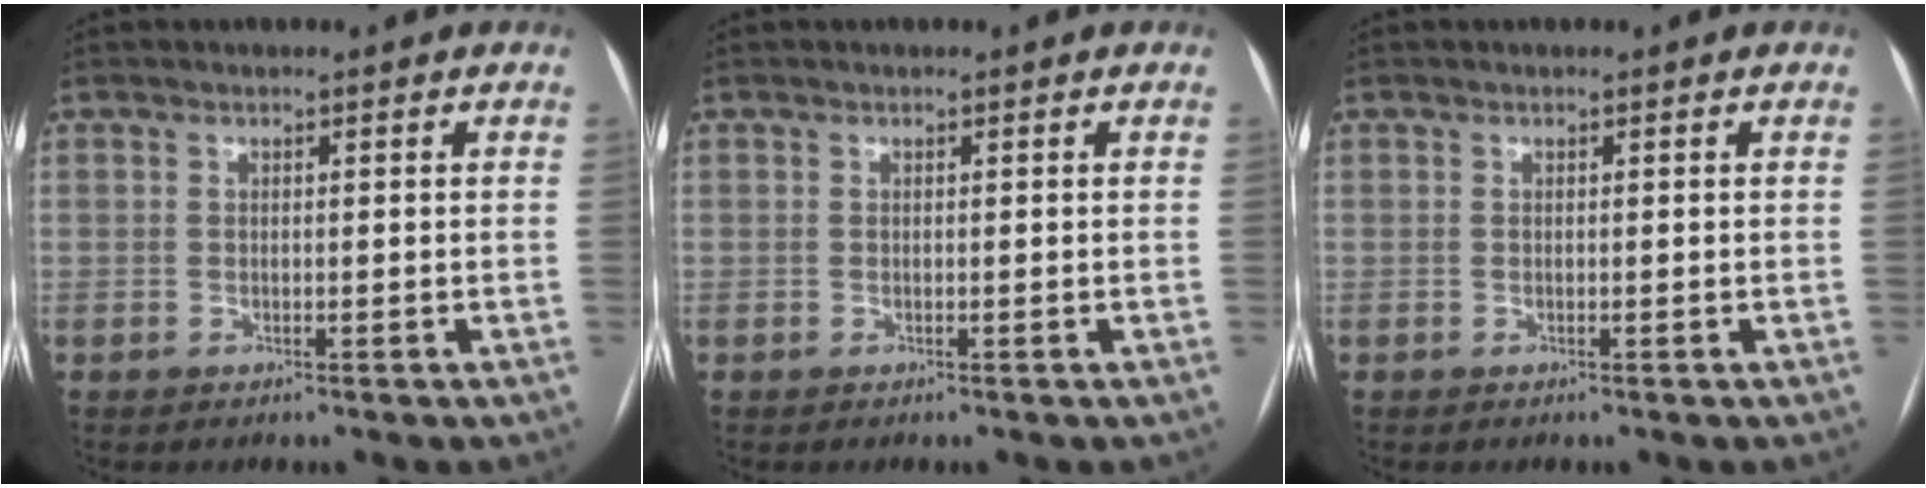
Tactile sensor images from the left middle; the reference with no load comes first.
{"total": 0.0}
{"total": 0.0}